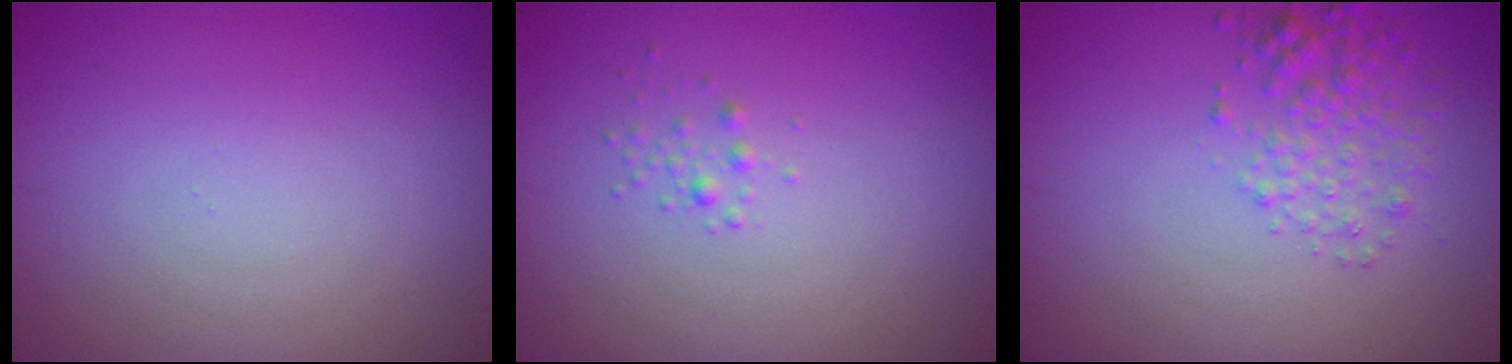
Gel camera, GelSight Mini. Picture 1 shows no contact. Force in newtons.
{"total": 0.7, "press": 0.7, "slide": 0.0}
{"total": 2.6, "press": 2.6, "slide": 0.1}